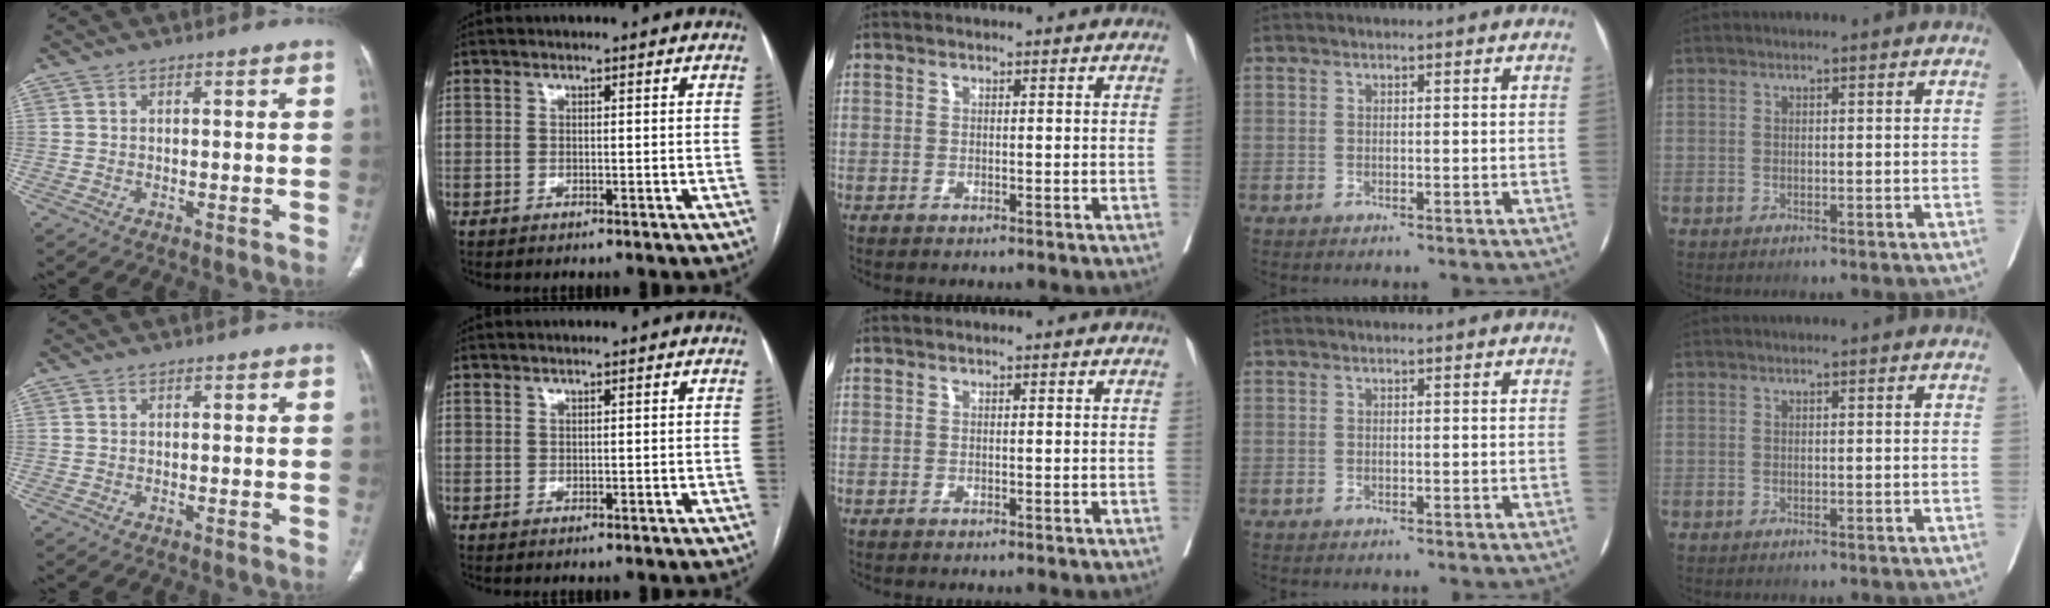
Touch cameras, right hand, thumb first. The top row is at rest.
{}